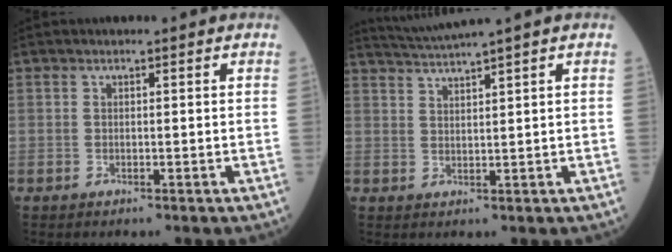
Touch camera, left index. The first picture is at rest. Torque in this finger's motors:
{"motor_torque": [0.24, -0.20, 0.03, 0.05]}